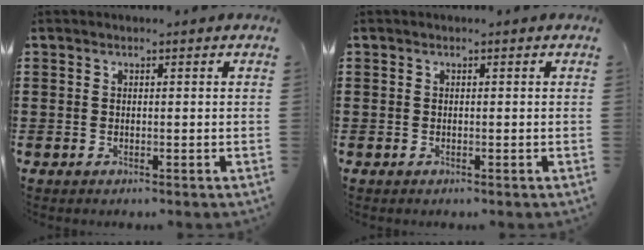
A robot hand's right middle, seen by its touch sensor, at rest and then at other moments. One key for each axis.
{"total": 0.0}